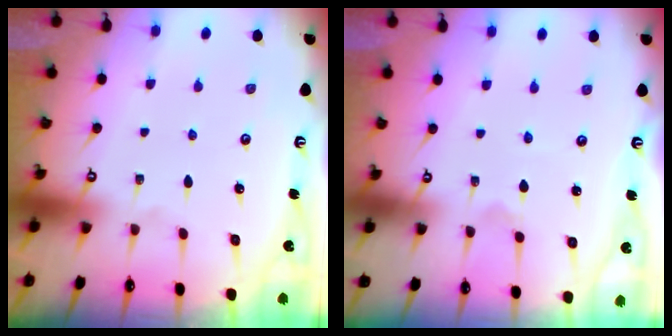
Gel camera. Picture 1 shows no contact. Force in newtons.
{"total": 1.4, "press": 1.4, "slide": 0.1}